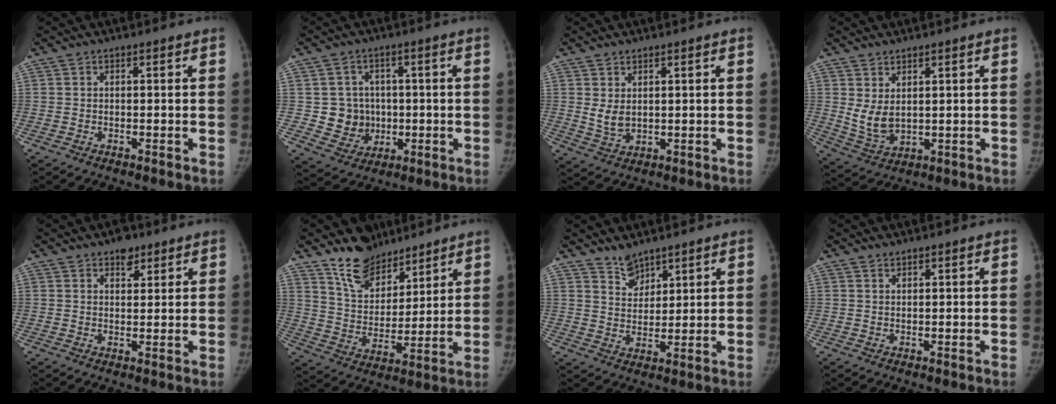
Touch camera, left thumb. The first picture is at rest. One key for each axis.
{"total": 7.8, "fx": -0.1, "fy": 7.5, "fz": 2.0, "tx": 0.010, "ty": 0.010, "tz": 0.009}
{"total": 3.5, "fx": 1.0, "fy": 2.2, "fz": 2.5, "tx": -0.041, "ty": -0.013, "tz": 0.031}
{"total": 5.5, "fx": 1.6, "fy": 3.2, "fz": 4.1, "tx": -0.071, "ty": -0.018, "tz": 0.048}
{"total": 3.8, "fx": 2.5, "fy": 2.2, "fz": 1.7, "tx": -0.004, "ty": -0.013, "tz": 0.038}
{"total": 11.8, "fx": 9.4, "fy": 6.3, "fz": 3.3, "tx": -0.020, "ty": -0.068, "tz": 0.179}
{"total": 4.6, "fx": 3.9, "fy": 2.3, "fz": 0.9, "tx": 0.009, "ty": -0.035, "tz": 0.076}
{"total": 0.6, "fx": 0.5, "fy": 0.2, "fz": 0.0, "tx": 0.004, "ty": -0.005, "tz": 0.009}